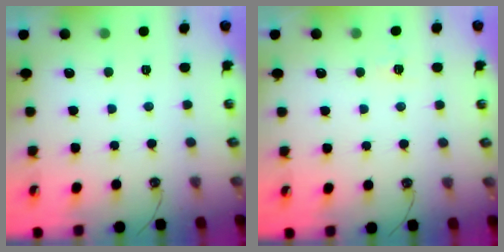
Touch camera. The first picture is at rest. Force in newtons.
{"total": 2.7, "press": 2.7, "slide": 0.3}